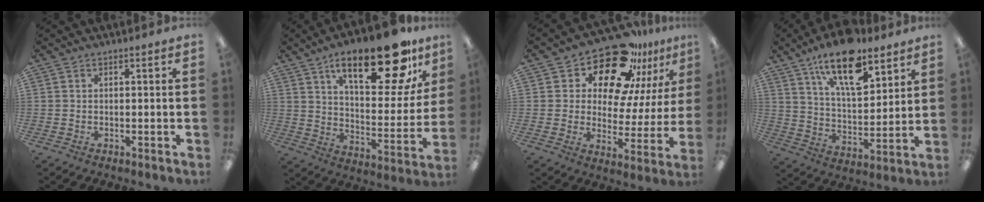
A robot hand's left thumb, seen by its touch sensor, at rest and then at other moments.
{"total": 24.4, "force": [15.2, 9.4, 16.7], "torque": [-0.234, -0.086, 0.242]}
{"total": 19.1, "force": [14.8, 7.9, 9.2], "torque": [-0.162, -0.105, 0.254]}
{"total": 17.7, "force": [11.8, 7.4, 10.9], "torque": [-0.169, -0.060, 0.198]}